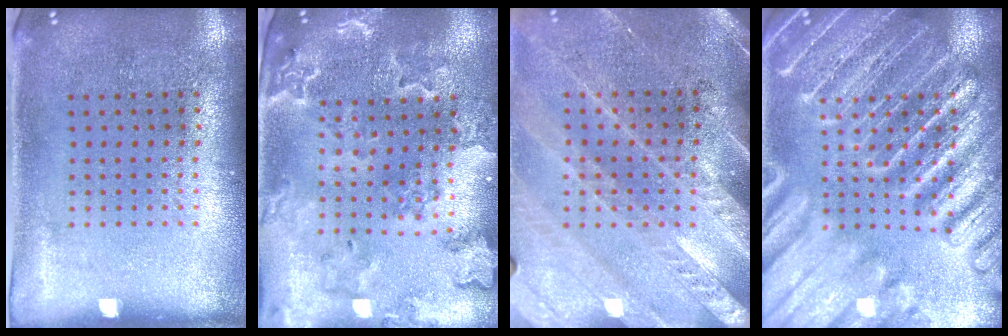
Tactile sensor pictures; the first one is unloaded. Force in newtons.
{"total": 1.9, "press": 1.9, "slide": 0.3}
{"total": 3.0, "press": 2.6, "slide": 1.4}
{"total": 6.2, "press": 6.1, "slide": 0.7}